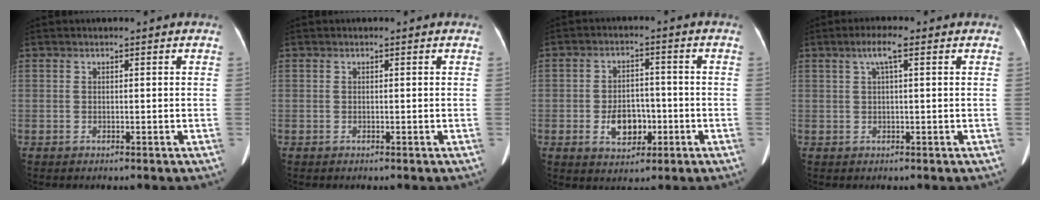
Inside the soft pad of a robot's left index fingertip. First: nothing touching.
{"total": 0.0}
{"total": 6.2, "force": [-1.9, 4.1, 4.3], "torque": [-0.081, 0.007, -0.025]}
{"total": 3.2, "force": [1.3, 0.3, 2.8], "torque": [-0.057, 0.016, 0.023]}